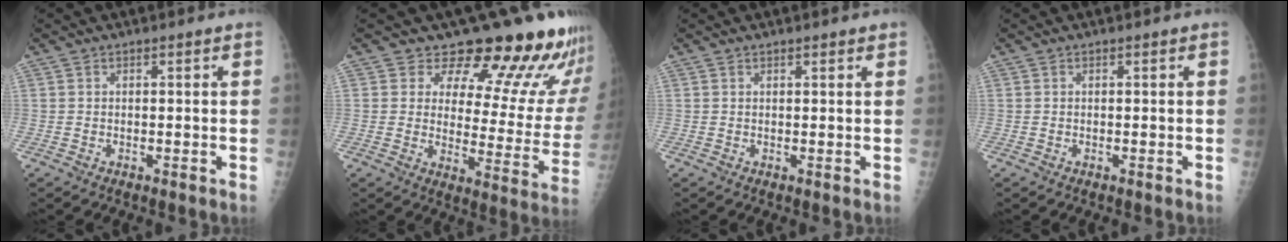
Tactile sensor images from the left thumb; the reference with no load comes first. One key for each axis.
{"total": 18.5, "fx": 15.7, "fy": 6.5, "fz": 7.5, "tx": -0.042, "ty": -0.116, "tz": 0.184}
{"total": 1.3, "fx": 1.0, "fy": 0.3, "fz": 0.7, "tx": -0.005, "ty": 0.000, "tz": 0.013}
{"total": 0.0}